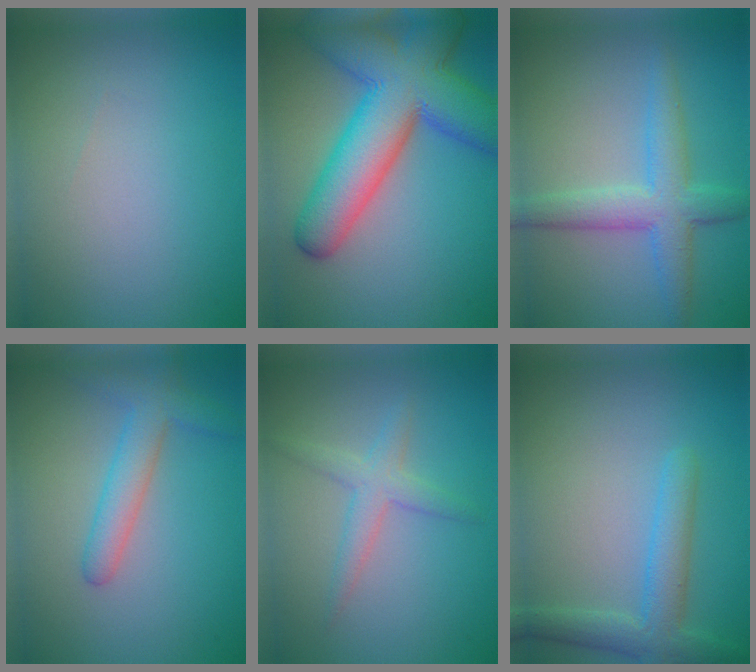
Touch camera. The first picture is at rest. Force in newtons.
{"total": 12.1, "press": 12.1, "slide": 0.4}
{"total": 4.5, "press": 4.5, "slide": 0.1}
{"total": 3.5, "press": 3.5, "slide": 0.2}
{"total": 2.5, "press": 2.5, "slide": 0.0}
{"total": 3.8, "press": 3.8, "slide": 0.2}